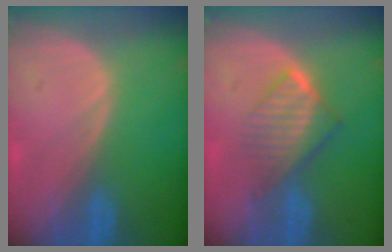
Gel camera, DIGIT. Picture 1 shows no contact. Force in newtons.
{"total": 6.5, "press": 5.7, "slide": 3.0}